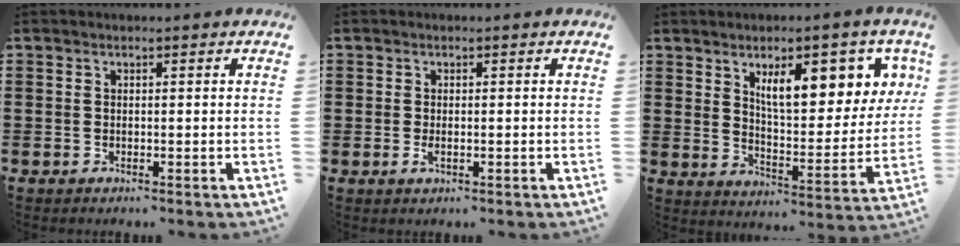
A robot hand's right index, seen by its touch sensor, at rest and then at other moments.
{"total": 0.9, "force": [-0.3, 0.4, 0.7], "torque": [-0.014, -0.003, -0.004]}
{"total": 10.9, "force": [5.8, 4.1, 8.2], "torque": [-0.126, -0.016, 0.094]}